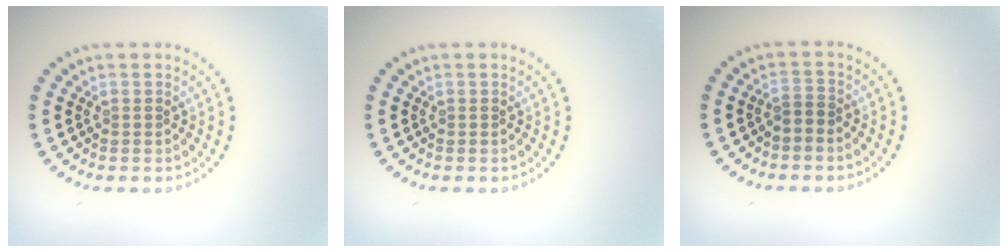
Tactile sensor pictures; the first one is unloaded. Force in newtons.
{"total": 0.0}
{"total": 1.0, "press": 0.7, "slide": 0.7}